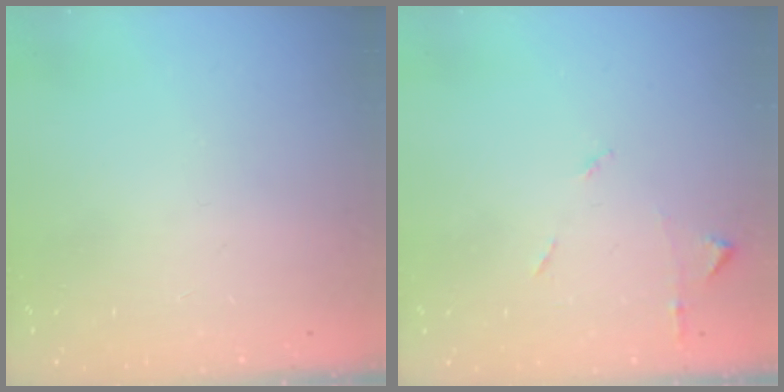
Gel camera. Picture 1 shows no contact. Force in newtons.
{"total": 5.6, "press": 5.6, "slide": 0.8}